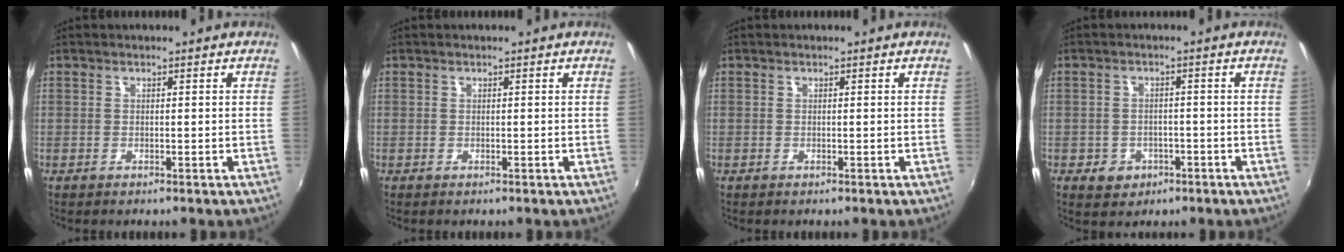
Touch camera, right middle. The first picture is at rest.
{"total": 0.0}
{"total": 0.0}
{"total": 4.8, "force": [-2.3, 4.0, 1.5], "torque": [-0.046, 0.003, -0.028]}